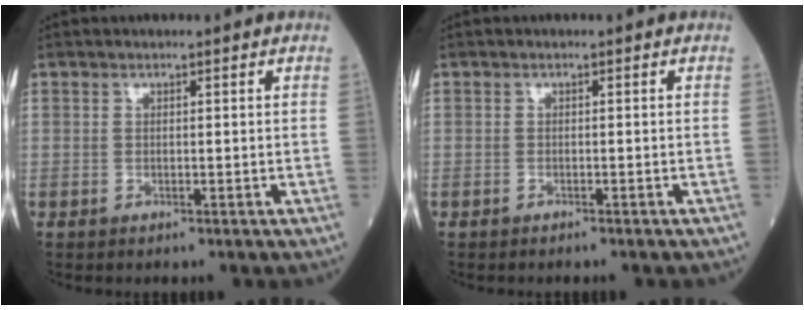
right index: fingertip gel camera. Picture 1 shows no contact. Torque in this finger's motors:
{"motor_torque": [-0.16, -0.10, -0.01, -0.01]}